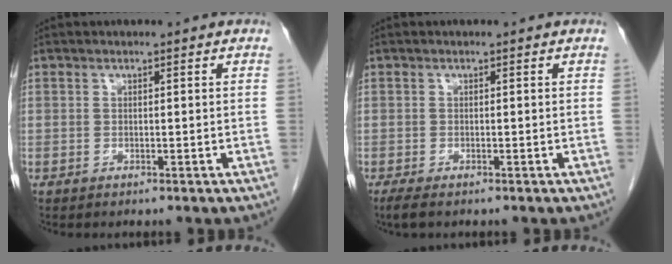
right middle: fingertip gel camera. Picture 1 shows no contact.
{"total": 2.1, "force": [-1.5, 0.4, 1.3], "torque": [-0.027, -0.008, -0.024]}